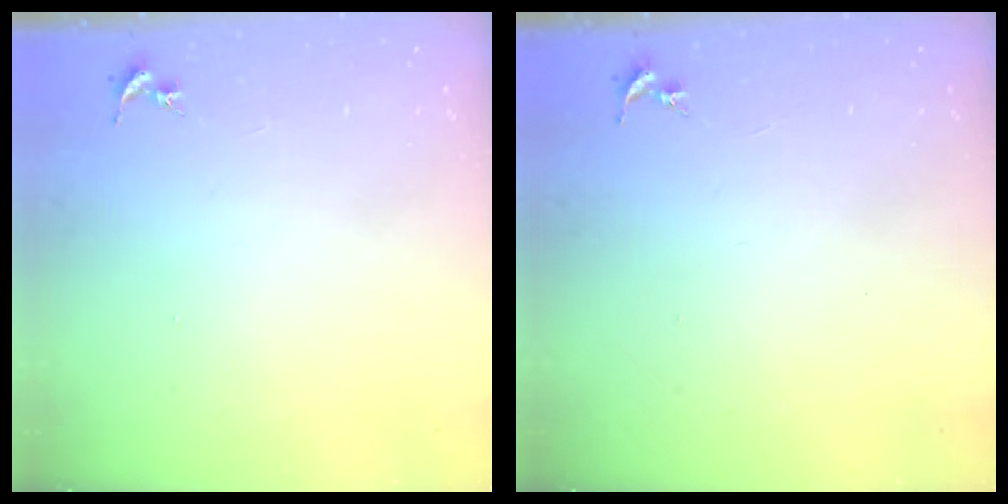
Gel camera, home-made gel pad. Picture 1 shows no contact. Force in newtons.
{"total": 0.0}